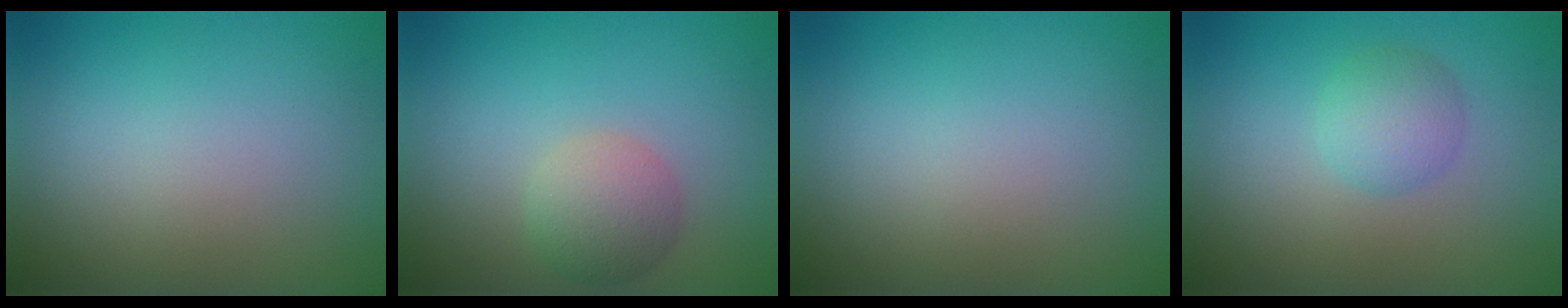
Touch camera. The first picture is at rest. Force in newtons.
{"total": 3.0, "press": 3.0, "slide": 0.1}
{"total": 0.0}
{"total": 2.6, "press": 2.6, "slide": 0.1}